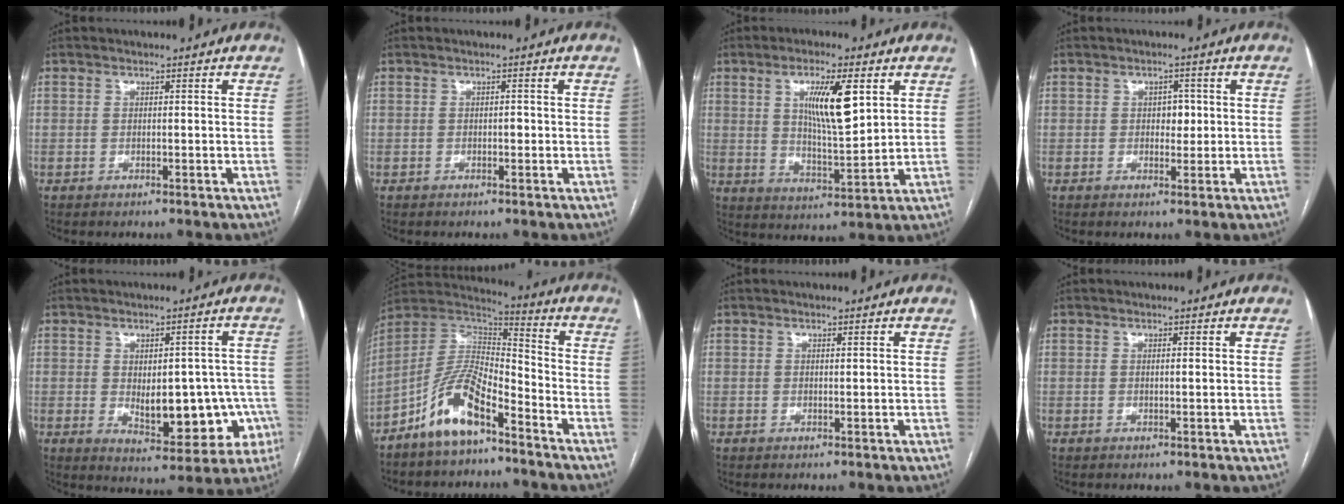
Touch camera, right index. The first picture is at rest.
{"total": 0.7, "force": [-0.1, 0.4, 0.6], "torque": [-0.008, 0.002, -0.003]}
{"total": 10.0, "force": [3.5, 1.9, 9.1], "torque": [-0.160, -0.004, 0.066]}
{"total": 2.5, "force": [0.2, 1.6, 1.8], "torque": [-0.021, 0.004, 0.004]}
{"total": 12.2, "force": [-2.2, 6.1, 10.3], "torque": [-0.122, 0.014, -0.008]}
{"total": 11.3, "force": [-7.4, 3.4, 7.9], "torque": [-0.166, 0.017, -0.141]}
{"total": 0.0}
{"total": 0.5, "force": [0.2, -0.1, 0.5], "torque": [-0.010, 0.000, 0.003]}